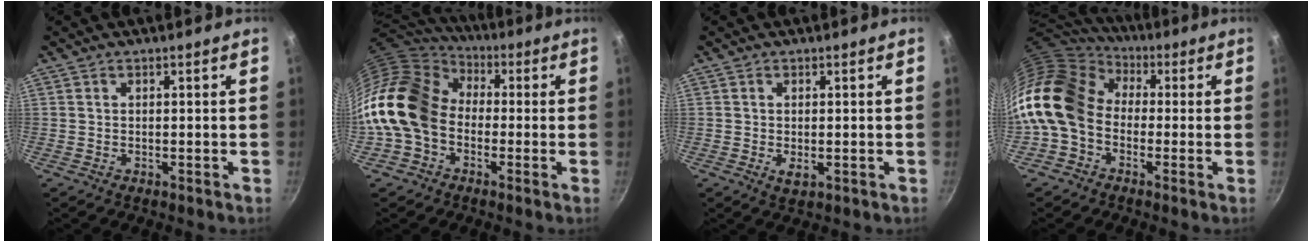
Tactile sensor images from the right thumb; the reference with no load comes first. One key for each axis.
{"total": 18.3, "fx": -1.3, "fy": 13.8, "fz": 12.0, "tx": -0.217, "ty": 0.042, "tz": -0.043}
{"total": 2.2, "fx": -0.4, "fy": 1.1, "fz": 1.9, "tx": -0.033, "ty": -0.007, "tz": -0.003}
{"total": 16.5, "fx": -0.2, "fy": 12.5, "fz": 10.9, "tx": -0.199, "ty": 0.033, "tz": -0.025}